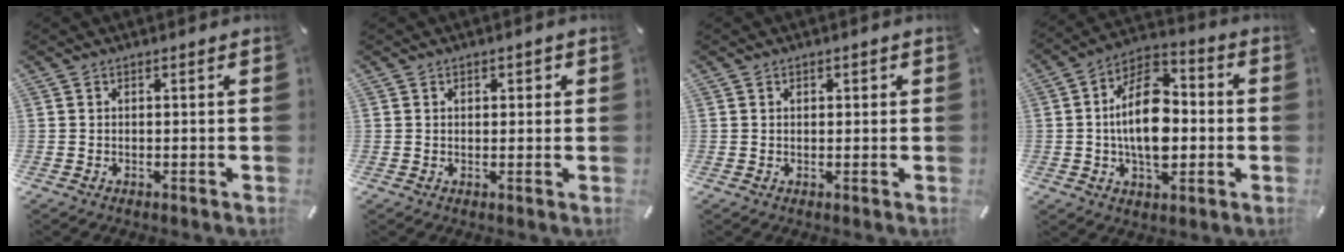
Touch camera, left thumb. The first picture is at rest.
{"total": 1.2, "force": [0.4, 1.0, 0.4], "torque": [0.006, -0.001, 0.001]}
{"total": 0.9, "force": [0.3, 0.7, 0.4], "torque": [0.001, 0.001, 0.004]}
{"total": 16.2, "force": [-0.8, 10.0, 12.8], "torque": [-0.242, 0.005, -0.018]}